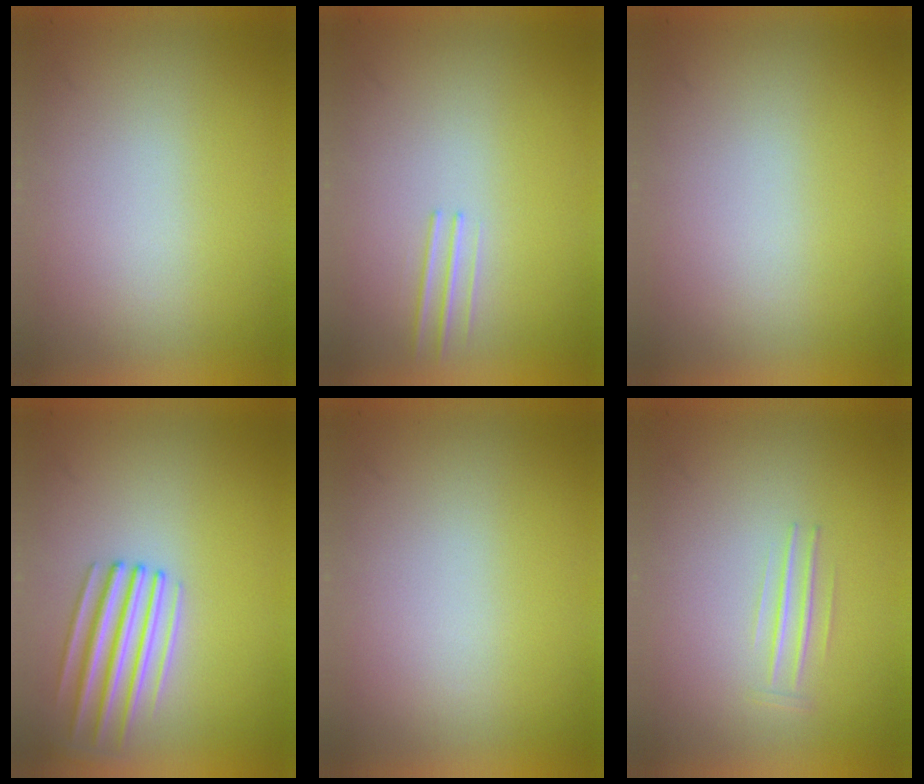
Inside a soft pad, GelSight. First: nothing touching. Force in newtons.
{"total": 1.1}
{"total": 0.0}
{"total": 3.0}
{"total": 0.0}
{"total": 1.1}